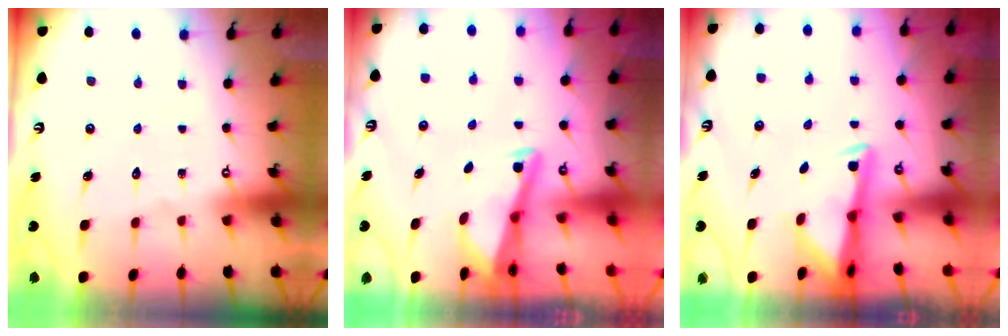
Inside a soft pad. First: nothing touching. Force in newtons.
{"total": 2.8, "press": 2.8, "slide": 0.4}
{"total": 2.9, "press": 2.8, "slide": 0.5}